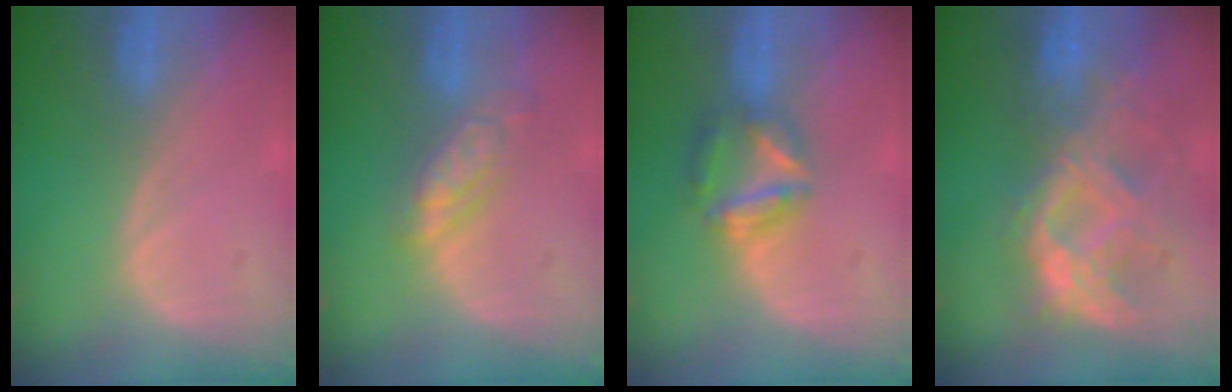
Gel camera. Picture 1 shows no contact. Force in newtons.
{"total": 5.8, "press": 5.1, "slide": 2.8}
{"total": 6.1, "press": 5.6, "slide": 2.5}
{"total": 9.9, "press": 8.8, "slide": 4.5}